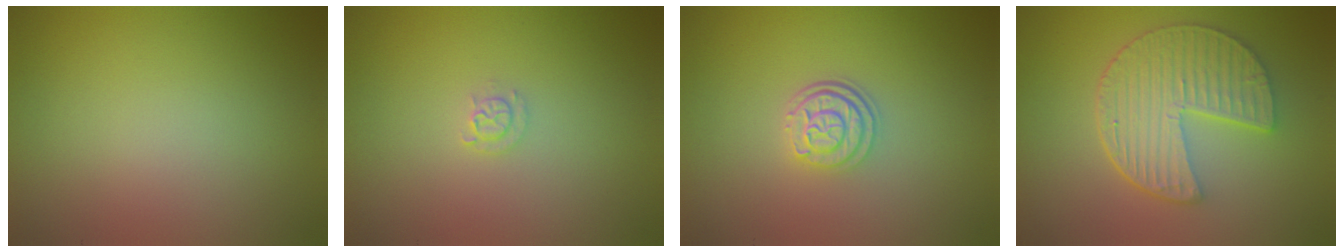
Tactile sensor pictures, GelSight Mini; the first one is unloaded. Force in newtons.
{"total": 1.1, "press": 1.1, "slide": 0.2}
{"total": 3.0, "press": 2.5, "slide": 1.8}
{"total": 6.3, "press": 4.7, "slide": 4.2}